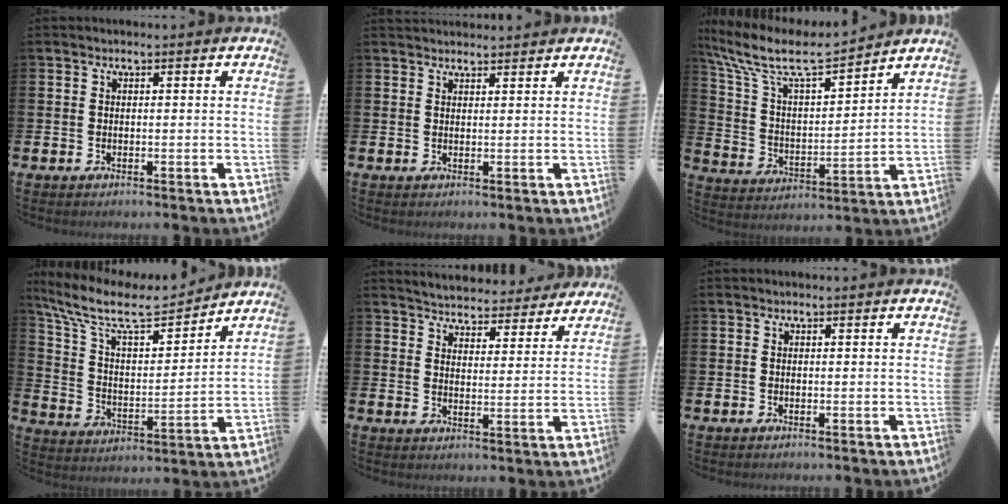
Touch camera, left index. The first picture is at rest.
{"total": 2.0, "force": [1.9, 0.4, 0.0], "torque": [0.006, -0.008, 0.033]}
{"total": 9.4, "force": [8.0, 2.4, 4.3], "torque": [-0.126, -0.047, 0.136]}
{"total": 10.4, "force": [8.8, 3.1, 4.6], "torque": [-0.127, -0.055, 0.151]}
{"total": 4.7, "force": [4.6, 0.9, 0.0], "torque": [-0.021, -0.036, 0.078]}
{"total": 0.0}